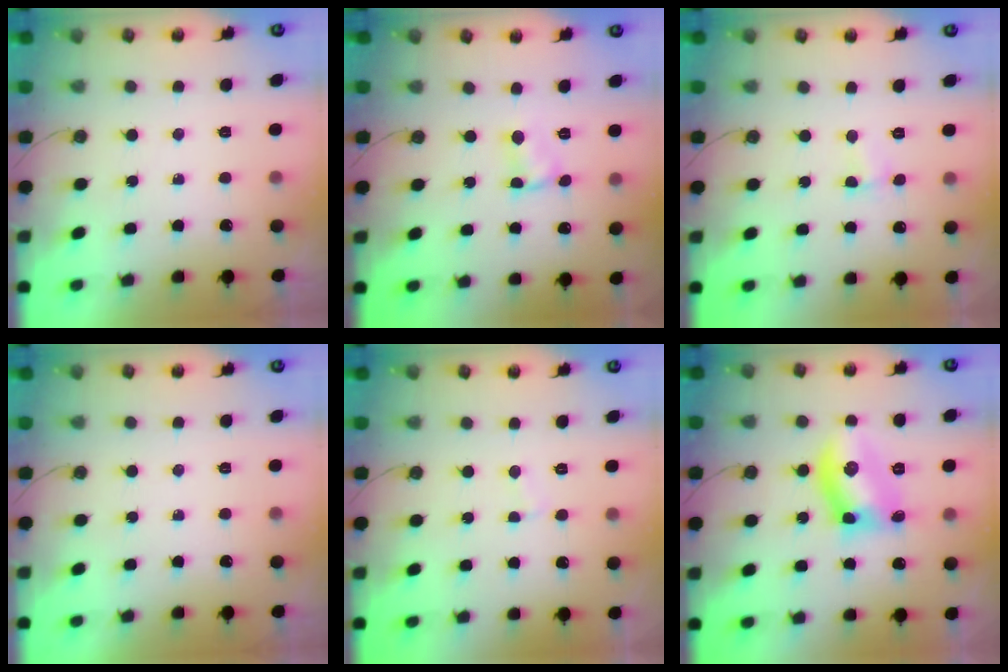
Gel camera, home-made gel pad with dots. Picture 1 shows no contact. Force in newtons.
{"total": 2.6, "press": 2.6, "slide": 0.3}
{"total": 3.1, "press": 1.6, "slide": 2.6}
{"total": 0.0}
{"total": 2.0, "press": 2.0, "slide": 0.2}
{"total": 10.9, "press": 10.9, "slide": 0.3}